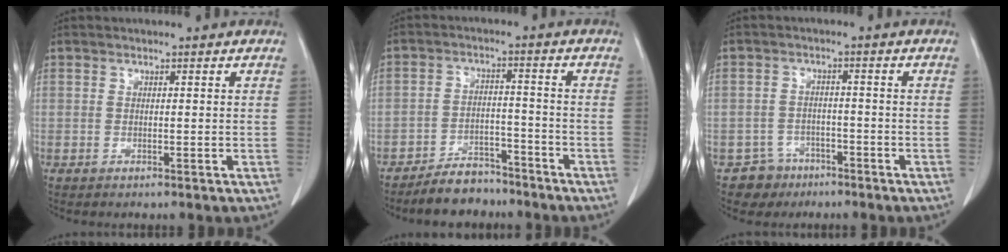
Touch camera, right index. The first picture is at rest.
{"total": 6.4, "force": [-5.6, 3.0, 1.1], "torque": [-0.014, 0.004, -0.094]}
{"total": 4.4, "force": [-2.8, 3.3, -0.5], "torque": [0.015, 0.015, -0.043]}